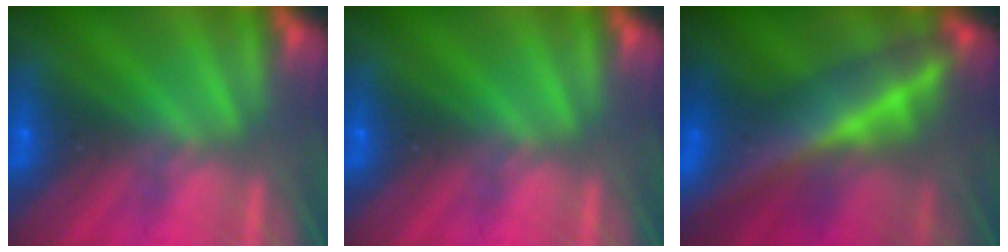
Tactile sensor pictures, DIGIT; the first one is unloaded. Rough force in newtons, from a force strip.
{"total": 0.0}
{"total": 9.1}